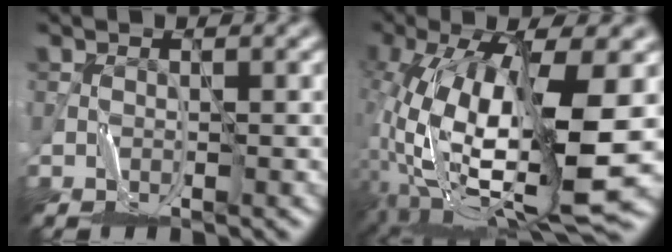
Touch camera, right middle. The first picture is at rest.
{"total": 14.4, "force": [0.5, 4.6, 13.6], "torque": [-0.272, -0.008, 0.021]}